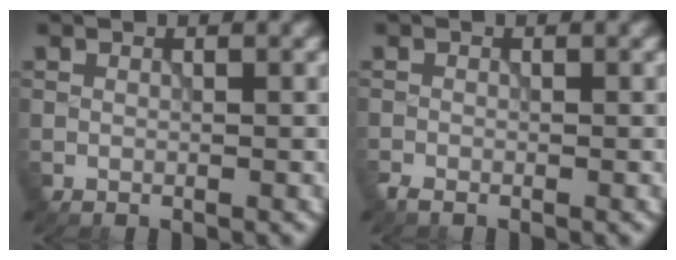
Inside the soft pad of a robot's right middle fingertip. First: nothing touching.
{"total": 1.0, "force": [-0.9, 0.3, 0.3], "torque": [-0.007, -0.003, -0.022]}